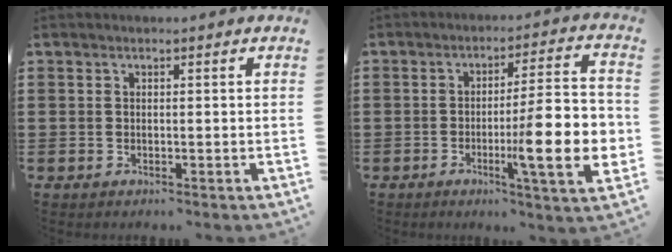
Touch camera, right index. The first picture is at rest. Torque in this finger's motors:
{"motor_torque": [2.14, 0.00, 1.05, 0.20]}